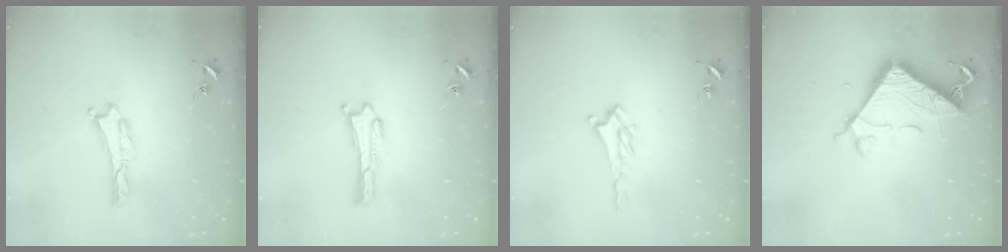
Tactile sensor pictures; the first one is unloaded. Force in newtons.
{"total": 0.0}
{"total": 2.0, "press": 2.0, "slide": 0.5}
{"total": 8.3, "press": 8.3, "slide": 0.8}